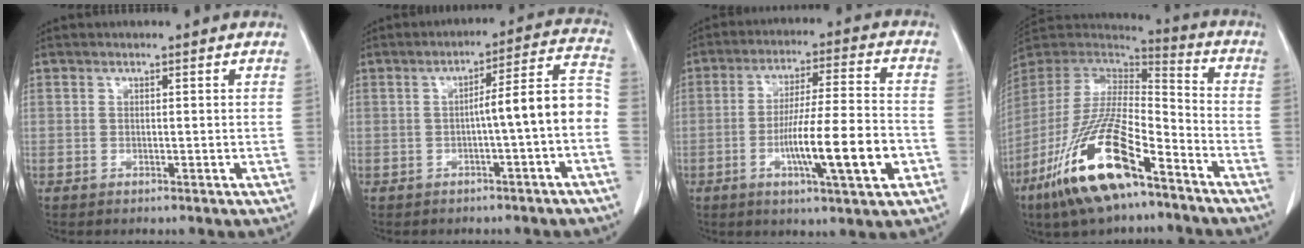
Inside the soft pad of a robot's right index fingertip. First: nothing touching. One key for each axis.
{"total": 8.4, "fx": -2.0, "fy": -0.1, "fz": 8.2, "tx": -0.107, "ty": 0.032, "tz": -0.028}
{"total": 13.4, "fx": -4.2, "fy": 0.9, "fz": 12.7, "tx": -0.217, "ty": -0.003, "tz": -0.068}
{"total": 20.1, "fx": -12.1, "fy": 4.6, "fz": 15.4, "tx": -0.320, "ty": -0.034, "tz": -0.224}